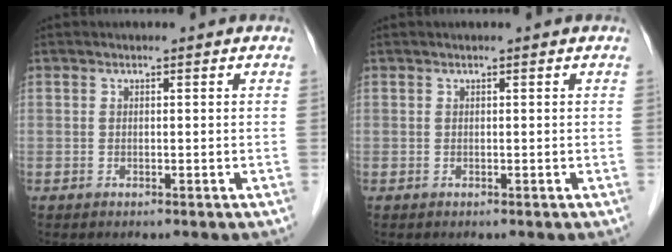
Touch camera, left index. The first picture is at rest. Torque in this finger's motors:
{"motor_torque": [0.08, 0.17, -0.06, -0.01]}